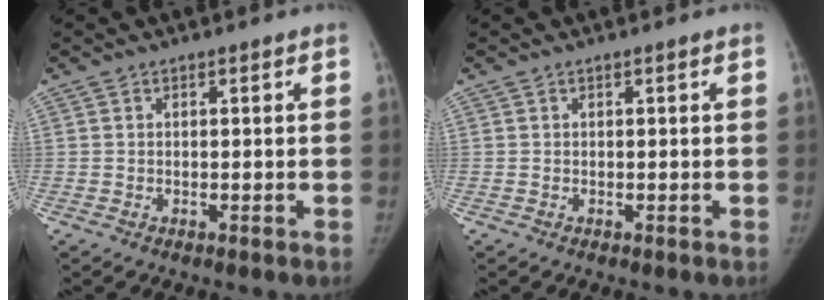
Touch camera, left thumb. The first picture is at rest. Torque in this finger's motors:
{"motor_torque": [0.32, -0.31, 0.31, -0.21, 0.01]}